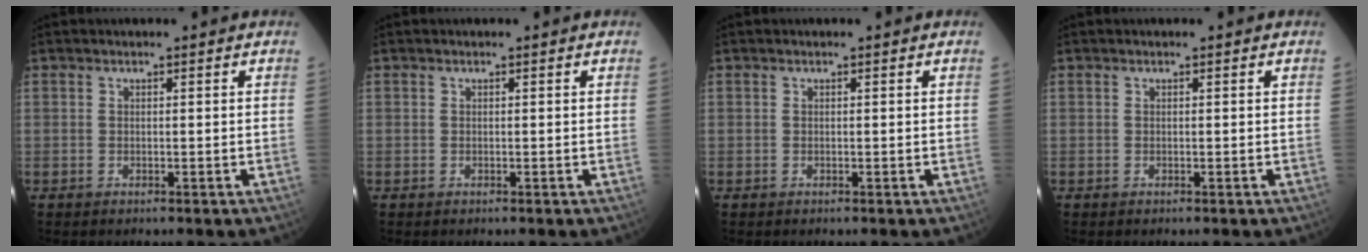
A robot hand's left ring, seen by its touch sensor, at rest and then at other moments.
{"total": 0.0}
{"total": 0.0}
{"total": 0.0}